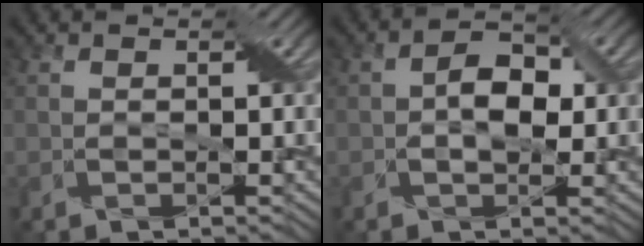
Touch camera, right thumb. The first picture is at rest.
{"total": 3.9, "force": [0.1, 2.6, 2.8], "torque": [-0.047, 0.002, -0.004]}